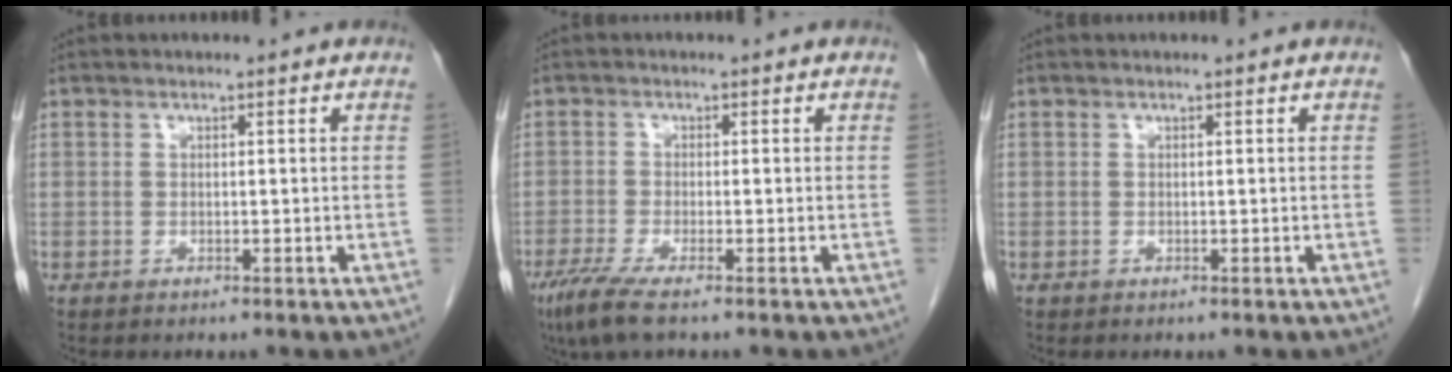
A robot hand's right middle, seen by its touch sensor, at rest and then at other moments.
{"total": 4.6, "force": [-3.0, 0.6, 3.4], "torque": [-0.074, -0.015, -0.055]}
{"total": 0.0}